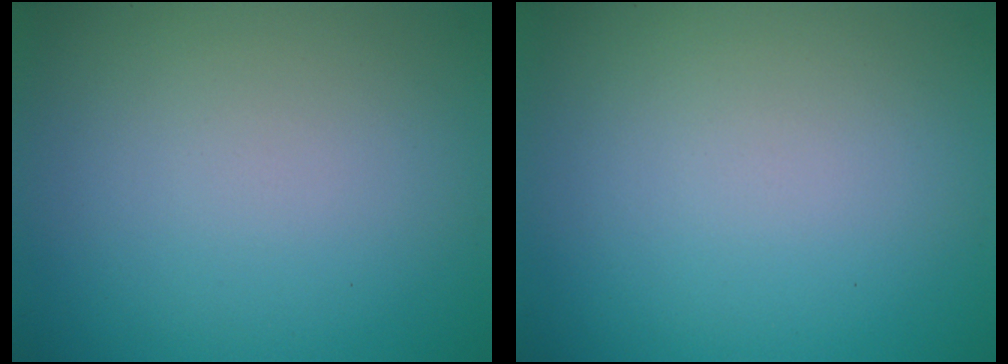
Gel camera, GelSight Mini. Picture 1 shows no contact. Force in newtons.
{"total": 0.0}